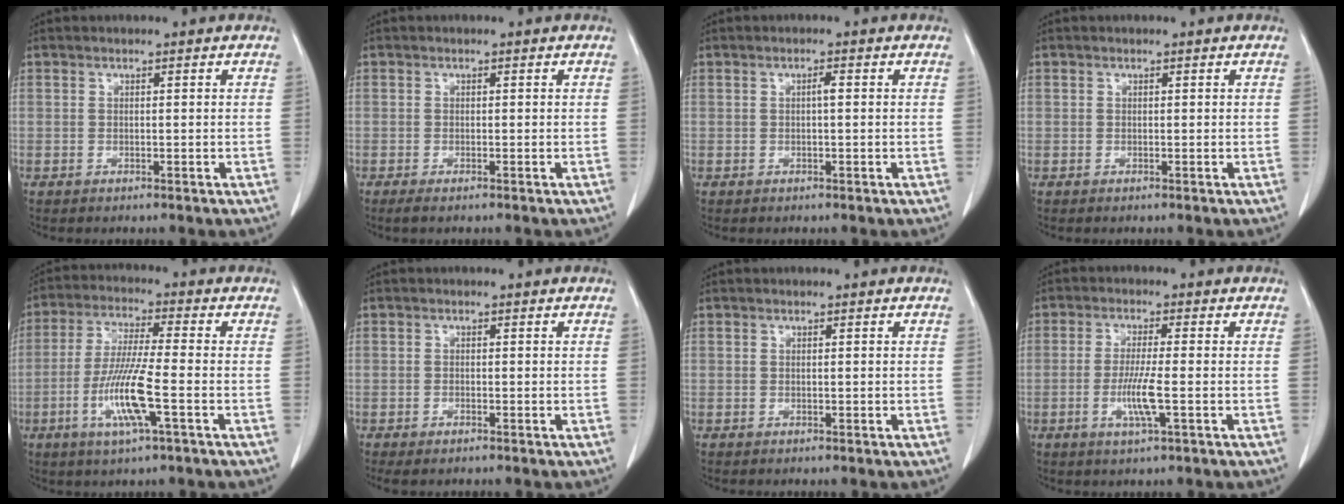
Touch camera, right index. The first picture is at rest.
{"total": 1.2, "force": [-0.8, 0.2, 0.8], "torque": [-0.017, -0.002, -0.013]}
{"total": 1.1, "force": [0.1, 0.1, 1.0], "torque": [-0.017, 0.003, 0.000]}
{"total": 0.0}
{"total": 10.1, "force": [-3.3, 0.2, 9.6], "torque": [-0.193, -0.013, -0.065]}
{"total": 1.6, "force": [-1.1, 0.5, 1.0], "torque": [-0.018, -0.002, -0.012]}
{"total": 0.0}
{"total": 5.3, "force": [-1.3, -0.1, 5.1], "torque": [-0.102, -0.011, -0.024]}